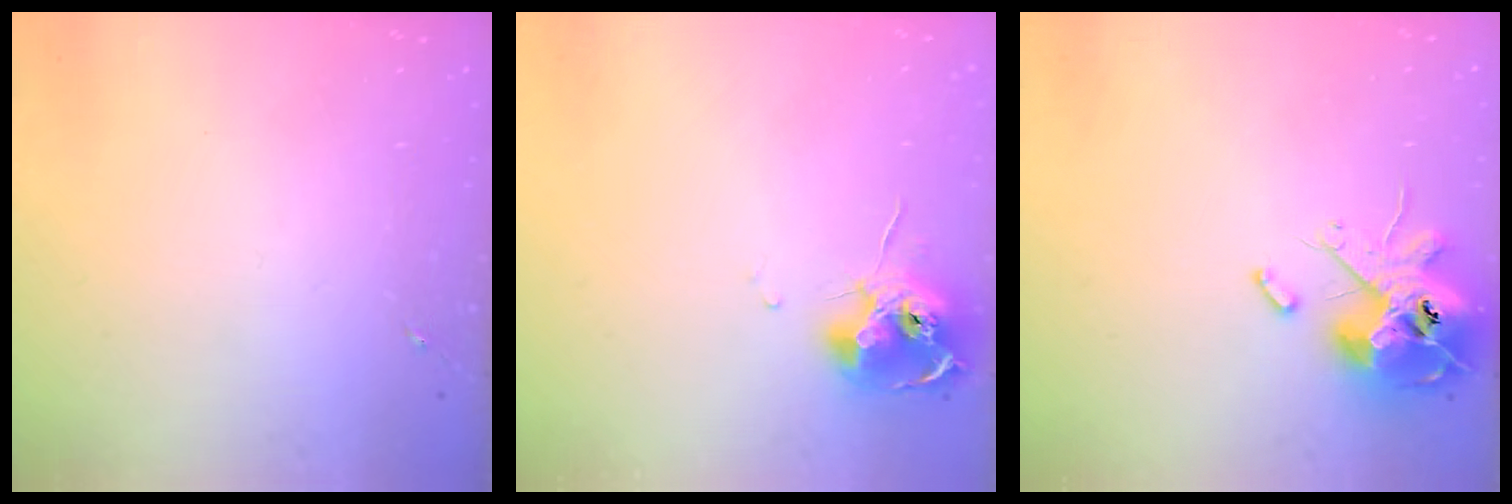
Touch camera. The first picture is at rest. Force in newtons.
{"total": 11.2, "press": 11.1, "slide": 1.1}
{"total": 13.9, "press": 13.7, "slide": 2.3}